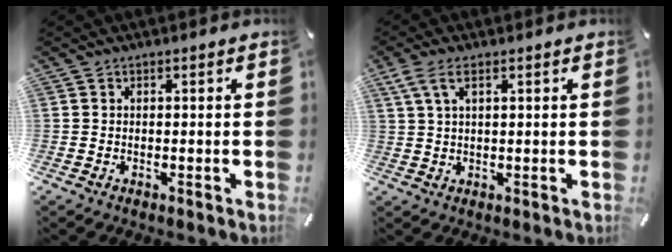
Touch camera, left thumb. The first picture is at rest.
{"total": 5.0, "force": [2.3, 2.0, 4.0], "torque": [-0.083, 0.002, 0.042]}